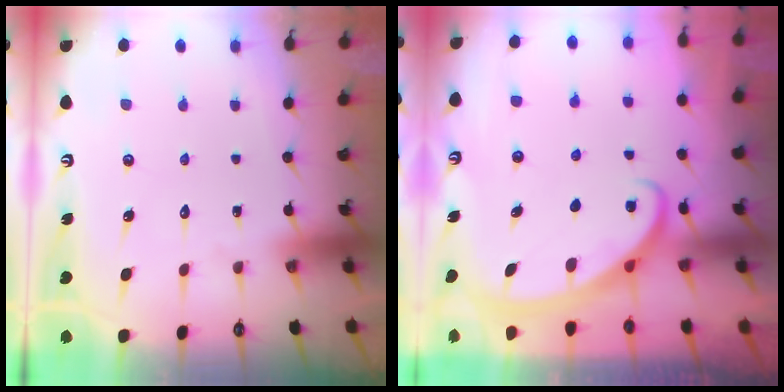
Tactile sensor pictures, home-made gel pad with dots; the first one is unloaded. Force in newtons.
{"total": 2.7, "press": 2.7, "slide": 0.3}